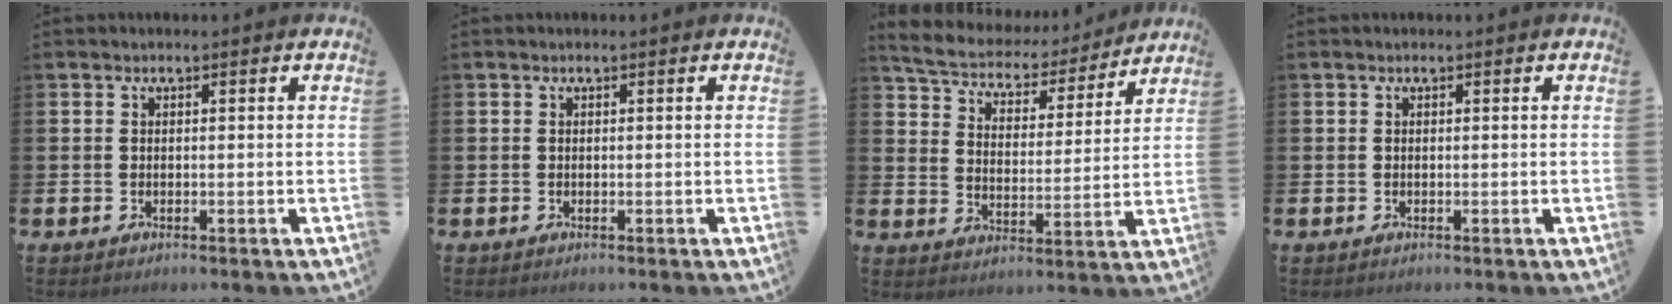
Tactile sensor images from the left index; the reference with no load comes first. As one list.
[{"total": 0.0}, {"total": 5.7, "force": [5.3, 1.7, 1.1], "torque": [-0.055, -0.040, 0.088]}, {"total": 0.0}]